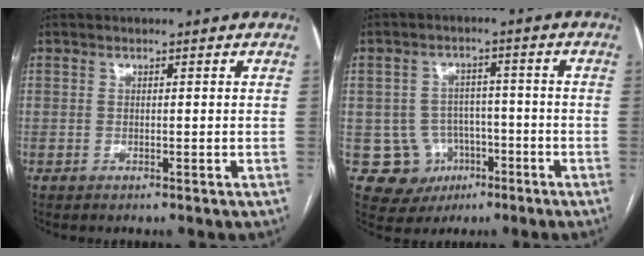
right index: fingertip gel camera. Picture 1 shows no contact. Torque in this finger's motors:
{"motor_torque": [-0.07, 0.06, -0.37, -0.16]}